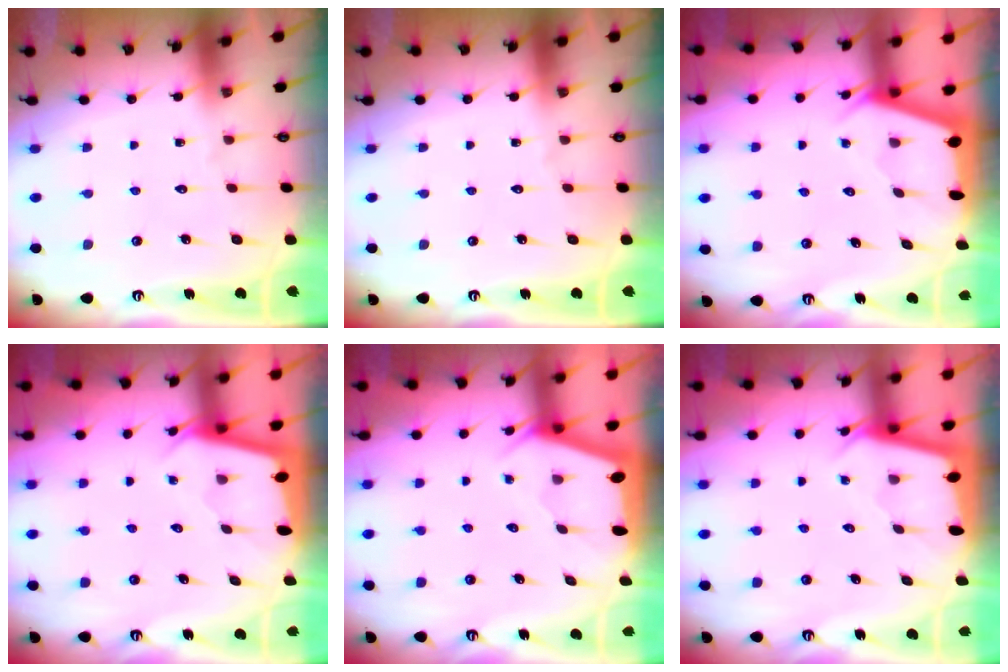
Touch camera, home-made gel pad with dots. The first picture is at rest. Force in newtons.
{"total": 0.0}
{"total": 2.3, "press": 2.3, "slide": 0.3}
{"total": 2.0, "press": 1.9, "slide": 0.2}
{"total": 2.9, "press": 2.9, "slide": 0.1}
{"total": 2.0, "press": 2.0, "slide": 0.2}